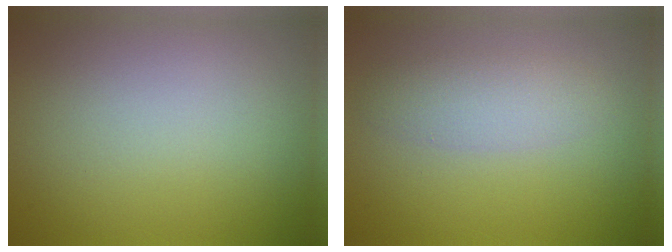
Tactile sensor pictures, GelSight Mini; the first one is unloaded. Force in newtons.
{"total": 2.6, "press": 2.6, "slide": 0.2}